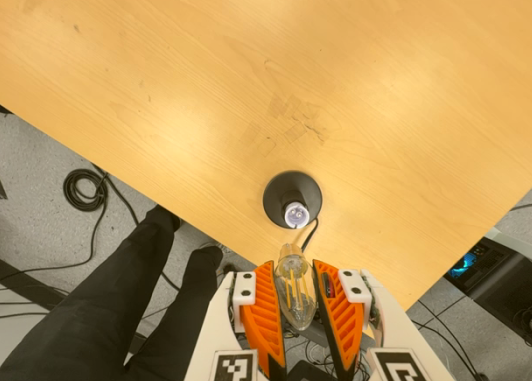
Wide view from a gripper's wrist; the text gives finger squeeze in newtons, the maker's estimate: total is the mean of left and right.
{"total": 8.5, "left": 7.6, "right": 9.5}